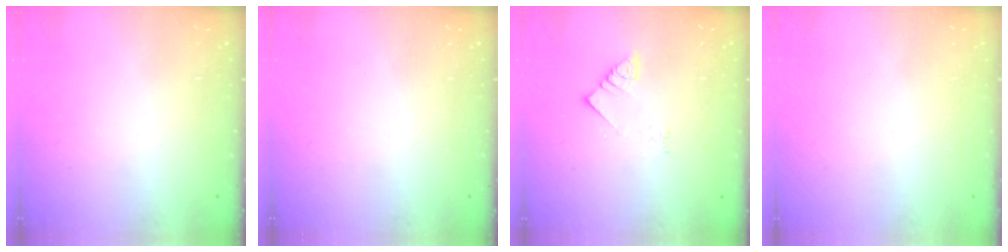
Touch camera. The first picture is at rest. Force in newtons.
{"total": 0.0}
{"total": 3.6, "press": 3.6, "slide": 0.1}
{"total": 1.6, "press": 1.6, "slide": 0.1}